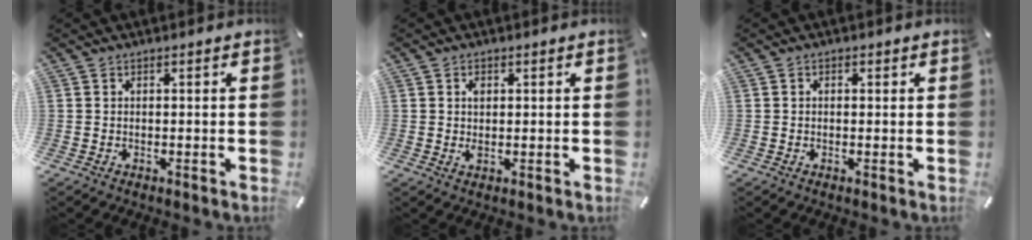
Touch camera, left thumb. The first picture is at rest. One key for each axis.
{"total": 1.9, "fx": 0.5, "fy": 1.1, "fz": 1.4, "tx": -0.024, "ty": 0.000, "tz": 0.006}
{"total": 0.8, "fx": 0.0, "fy": 0.5, "fz": 0.6, "tx": -0.011, "ty": 0.003, "tz": -0.002}